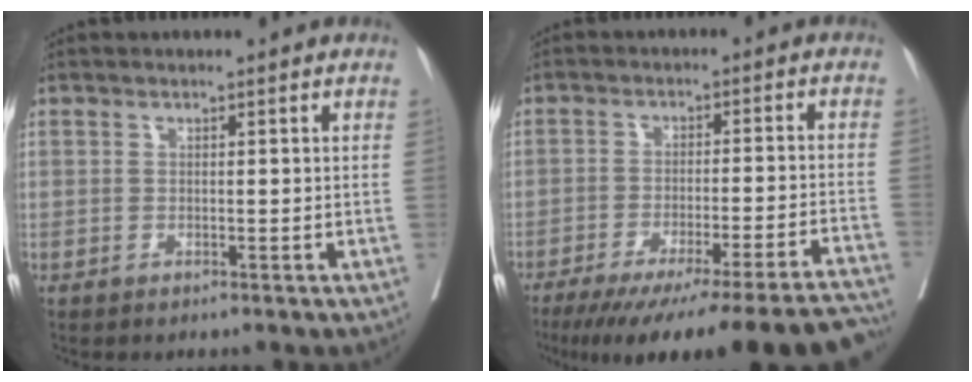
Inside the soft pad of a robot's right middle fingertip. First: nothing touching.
{"total": 25.4, "force": [-22.4, -0.2, 12.0], "torque": [-0.096, -0.042, -0.301]}